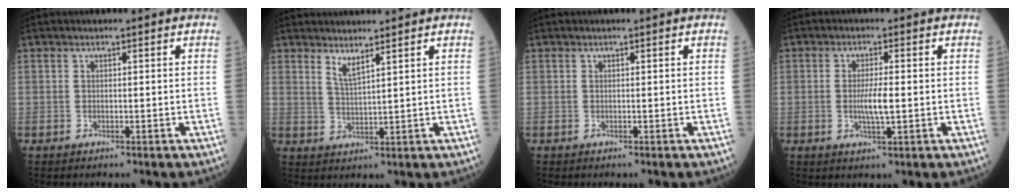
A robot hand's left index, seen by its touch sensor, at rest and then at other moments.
{"total": 2.7, "force": [2.1, -0.2, 1.7], "torque": [-0.037, -0.014, 0.045]}
{"total": 0.0}
{"total": 3.7, "force": [-0.3, 0.4, 3.7], "torque": [-0.074, -0.006, -0.004]}